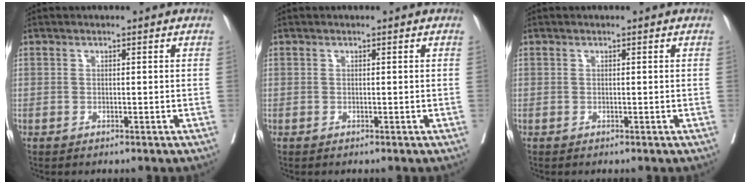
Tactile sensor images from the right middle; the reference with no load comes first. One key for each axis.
{"total": 0.0}
{"total": 0.0}